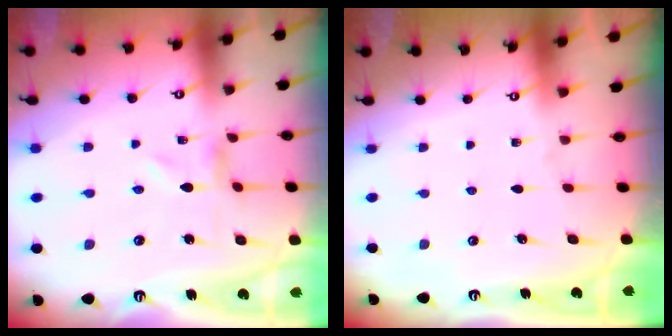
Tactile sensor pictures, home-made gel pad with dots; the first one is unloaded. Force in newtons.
{"total": 0.0}